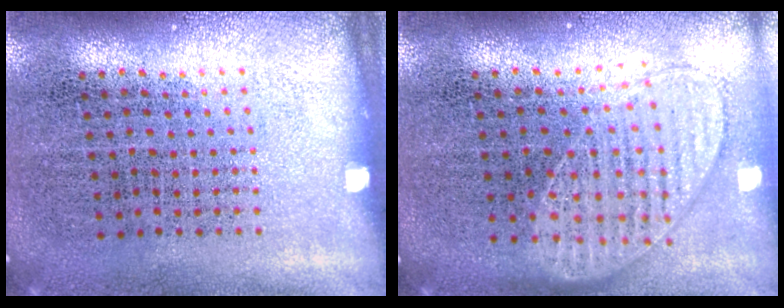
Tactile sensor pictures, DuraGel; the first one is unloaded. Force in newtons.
{"total": 1.0, "press": 1.0, "slide": 0.2}